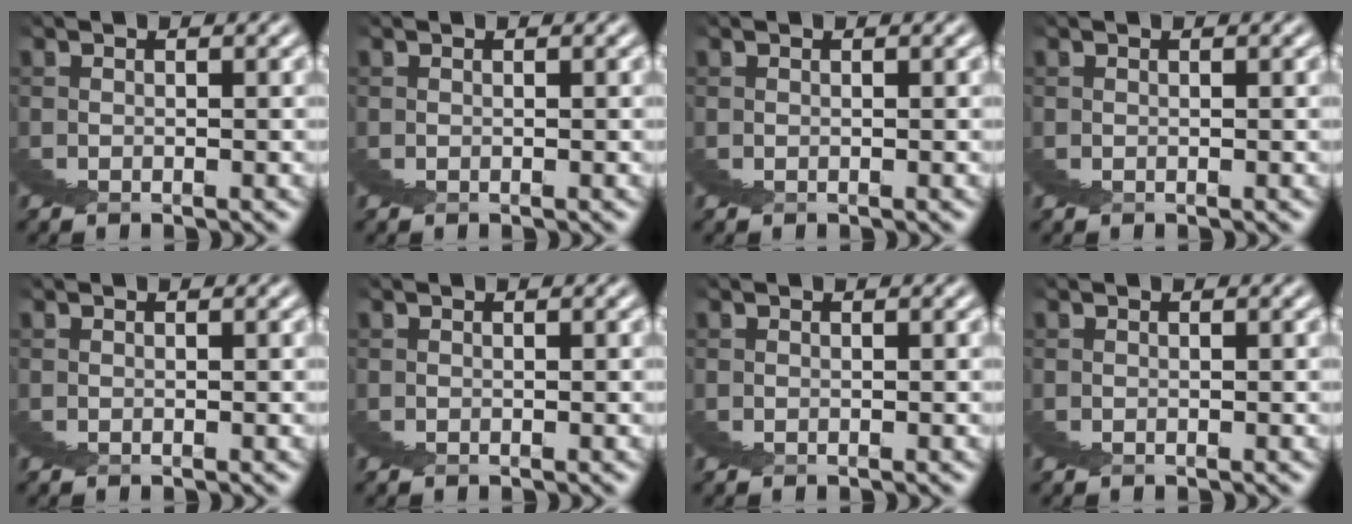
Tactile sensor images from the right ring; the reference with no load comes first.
{"total": 0.0}
{"total": 0.0}
{"total": 0.0}
{"total": 0.0}
{"total": 0.0}
{"total": 0.0}
{"total": 0.0}